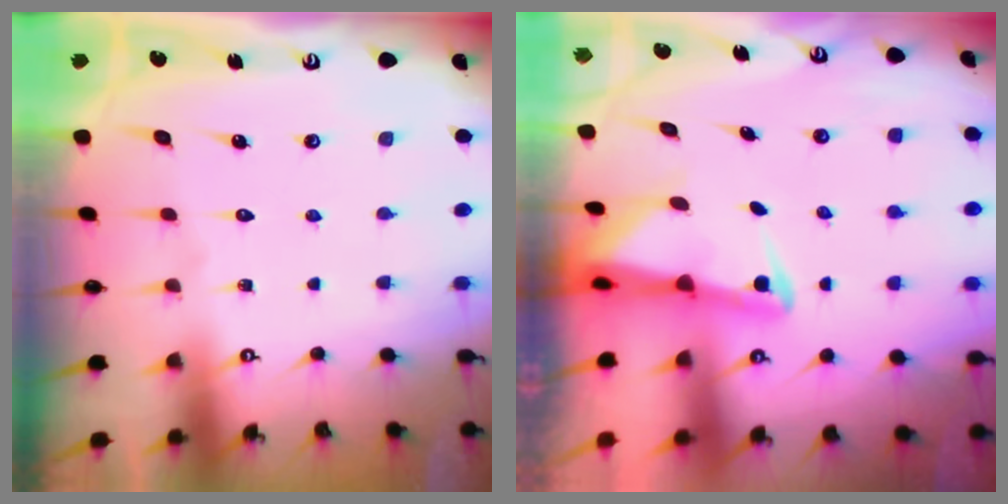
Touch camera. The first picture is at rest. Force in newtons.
{"total": 2.5, "press": 2.5, "slide": 0.5}